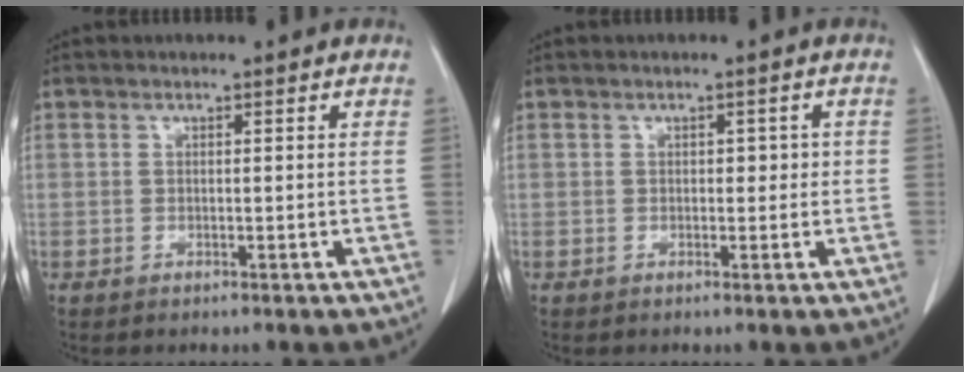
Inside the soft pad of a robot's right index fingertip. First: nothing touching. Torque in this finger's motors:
{"motor_torque": [0.35, -0.14, 0.05, 0.03]}